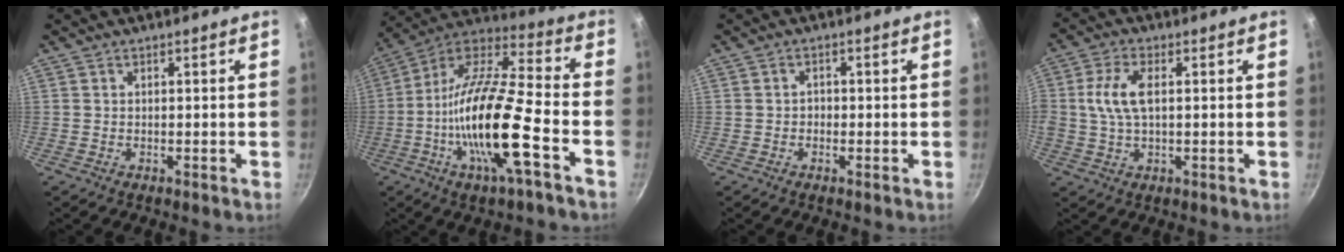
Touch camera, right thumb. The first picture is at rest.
{"total": 21.3, "force": [-6.6, 5.1, 19.6], "torque": [-0.356, 0.029, -0.137]}
{"total": 1.4, "force": [-0.3, 1.2, 0.6], "torque": [-0.006, 0.004, -0.007]}
{"total": 7.6, "force": [1.0, 4.0, 6.4], "torque": [-0.128, 0.012, 0.014]}